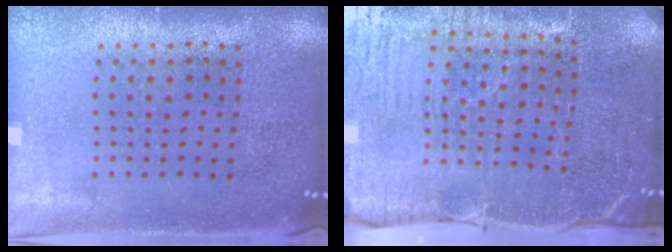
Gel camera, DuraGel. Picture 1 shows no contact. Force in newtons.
{"total": 4.0, "press": 4.0, "slide": 0.6}